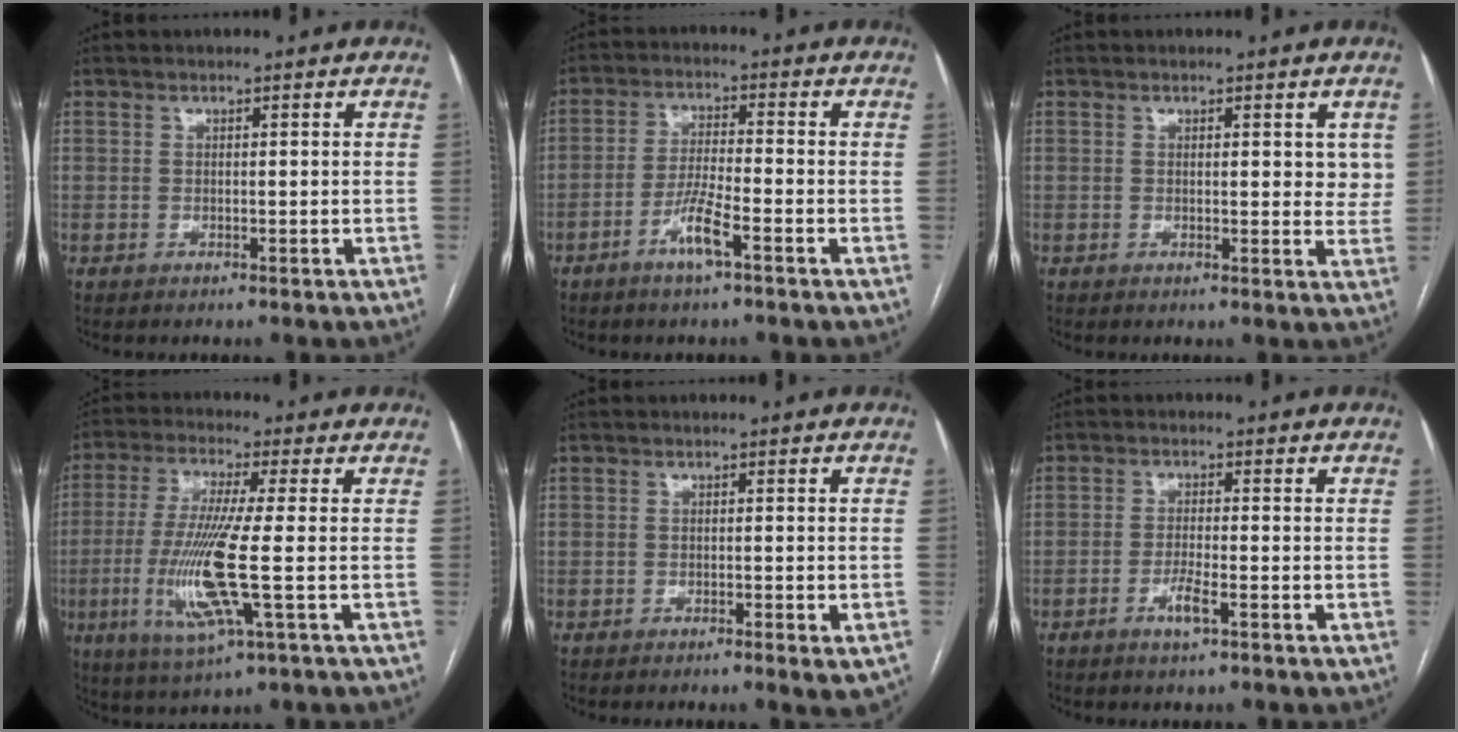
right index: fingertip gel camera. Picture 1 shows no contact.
{"total": 5.6, "force": [-3.2, 0.3, 4.7], "torque": [-0.092, -0.003, -0.064]}
{"total": 3.8, "force": [1.3, 1.6, 3.2], "torque": [-0.028, -0.008, 0.010]}
{"total": 12.6, "force": [-2.6, 0.0, 12.3], "torque": [-0.264, -0.018, -0.055]}
{"total": 2.9, "force": [-1.5, 0.6, 2.4], "torque": [-0.025, -0.003, -0.019]}
{"total": 3.1, "force": [-1.6, 0.2, 2.6], "torque": [-0.050, -0.002, -0.032]}